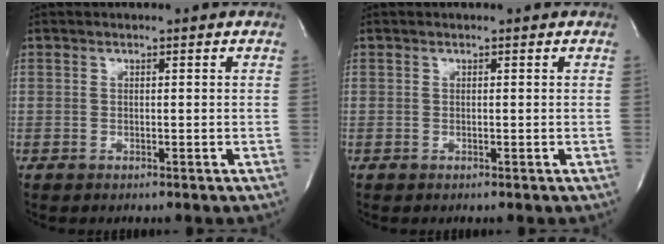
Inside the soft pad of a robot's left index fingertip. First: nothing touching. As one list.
[{"total": 0.8, "force": [-0.8, -0.1, -0.1], "torque": [0.005, -0.011, -0.015]}]